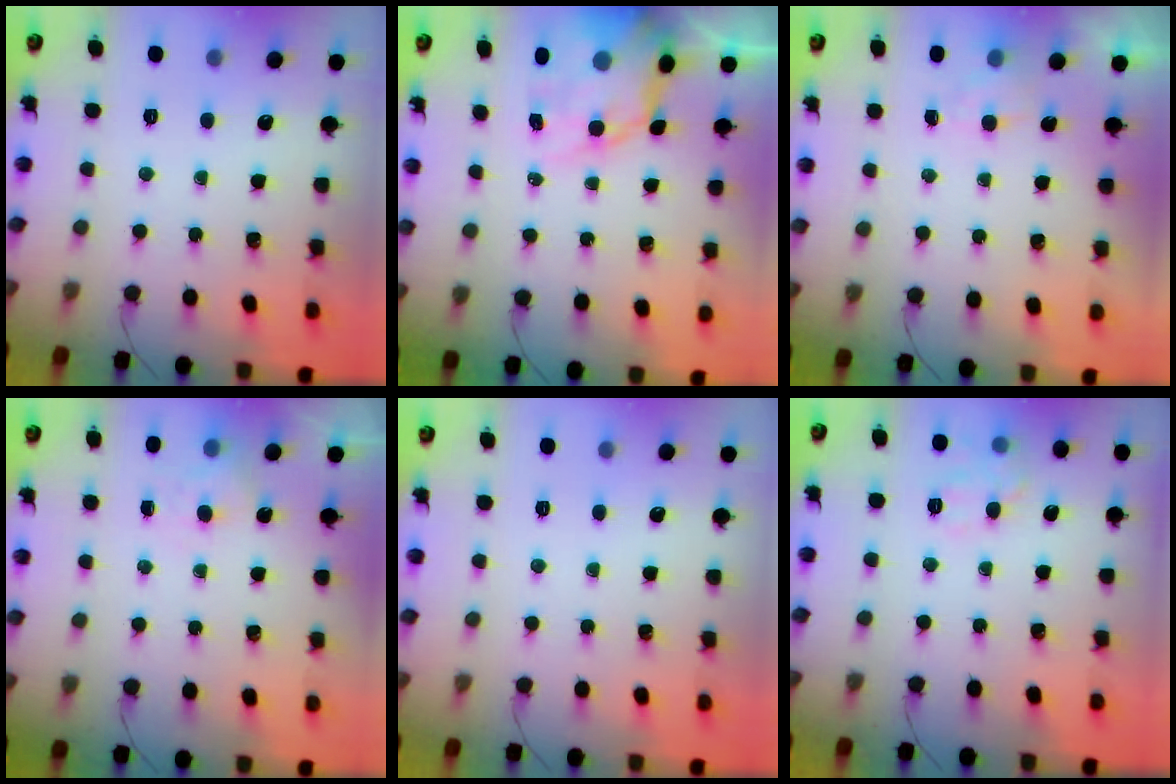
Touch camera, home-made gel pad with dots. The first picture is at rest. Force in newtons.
{"total": 10.2, "press": 9.7, "slide": 3.1}
{"total": 4.1, "press": 4.0, "slide": 1.2}
{"total": 4.5, "press": 4.2, "slide": 1.5}
{"total": 0.0}
{"total": 8.3, "press": 8.2, "slide": 0.6}